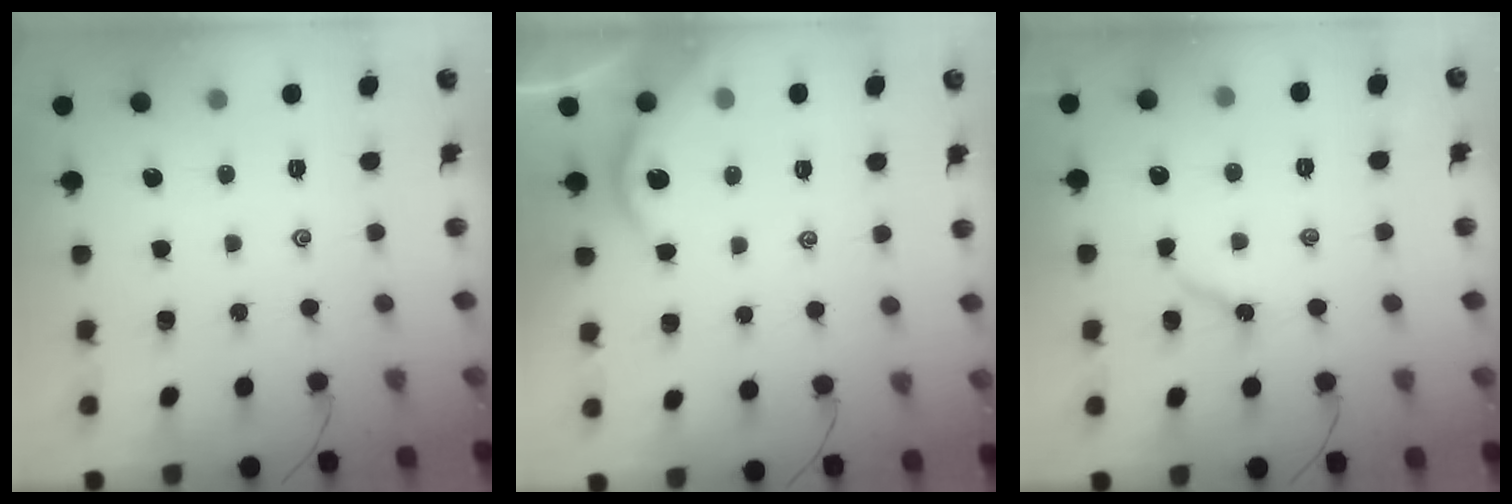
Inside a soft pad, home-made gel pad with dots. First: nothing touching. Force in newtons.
{"total": 2.7, "press": 2.7, "slide": 0.2}
{"total": 4.3, "press": 4.3, "slide": 0.3}